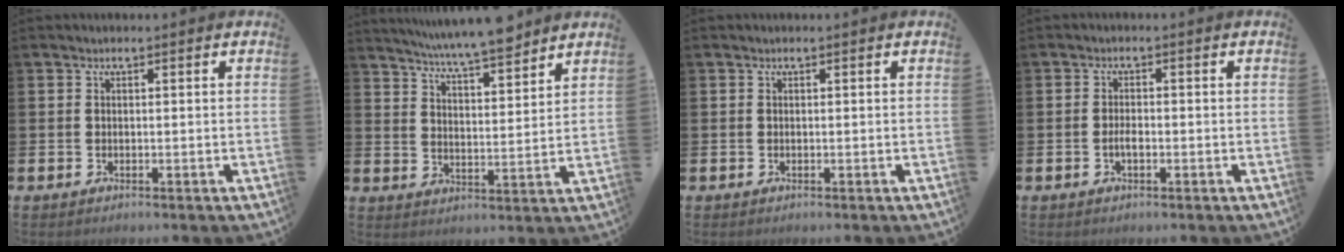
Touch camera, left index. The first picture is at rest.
{"total": 7.4, "force": [7.1, 0.3, 2.1], "torque": [-0.060, -0.040, 0.126]}
{"total": 0.0}
{"total": 1.7, "force": [-0.6, 0.7, 1.5], "torque": [-0.028, 0.002, -0.012]}